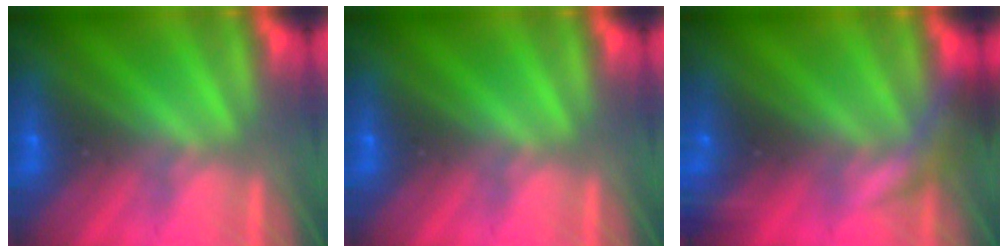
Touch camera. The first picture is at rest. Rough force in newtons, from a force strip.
{"total": 0.0}
{"total": 7.8}